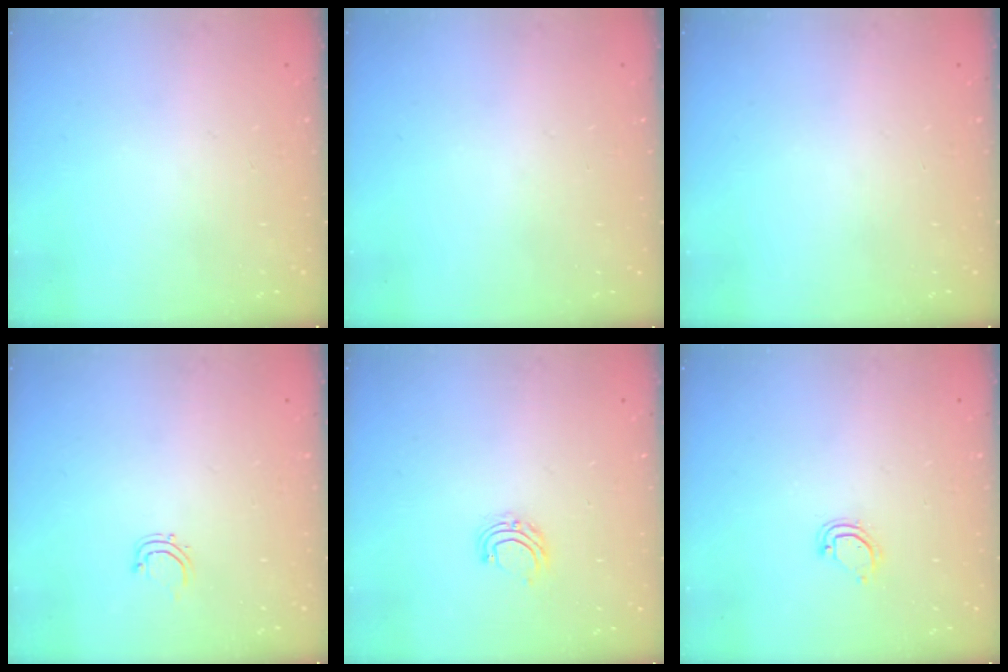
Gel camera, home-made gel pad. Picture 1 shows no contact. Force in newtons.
{"total": 0.0}
{"total": 0.0}
{"total": 2.8, "press": 2.8, "slide": 0.5}
{"total": 5.9, "press": 5.9, "slide": 0.4}
{"total": 4.7, "press": 4.7, "slide": 0.2}